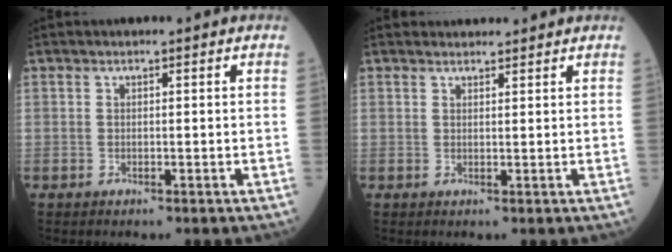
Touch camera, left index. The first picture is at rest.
{"total": 2.8, "force": [2.7, 0.5, 0.3], "torque": [-0.009, 0.018, 0.038]}